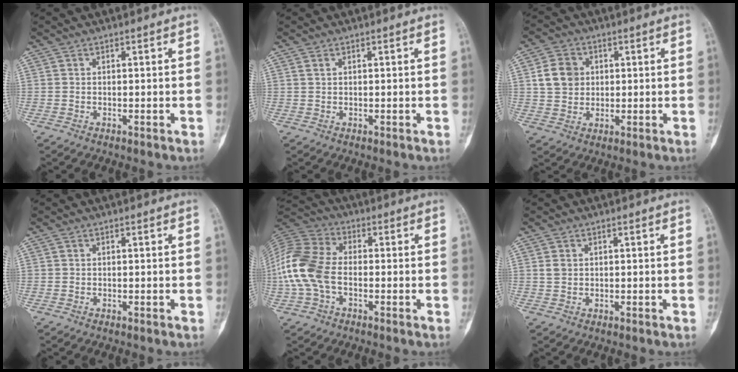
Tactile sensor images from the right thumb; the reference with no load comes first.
{"total": 0.5, "force": [0.3, 0.3, 0.3], "torque": [-0.007, 0.002, 0.006]}
{"total": 7.4, "force": [1.6, 6.3, 3.6], "torque": [-0.045, -0.002, 0.028]}
{"total": 0.0}
{"total": 13.8, "force": [-1.9, 8.7, 10.5], "torque": [-0.236, 0.030, -0.043]}
{"total": 1.6, "force": [0.4, 1.3, 0.8], "torque": [-0.012, 0.001, 0.010]}